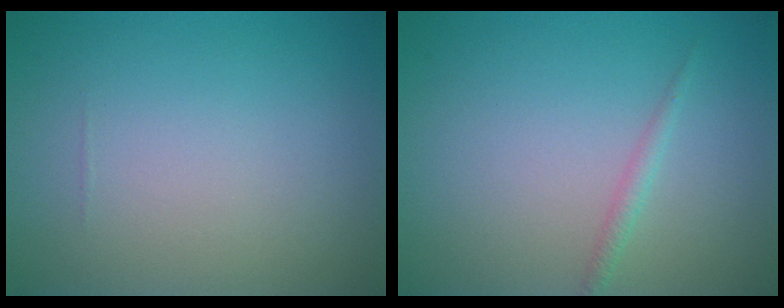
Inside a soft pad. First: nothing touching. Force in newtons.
{"total": 1.0, "press": 1.0, "slide": 0.1}